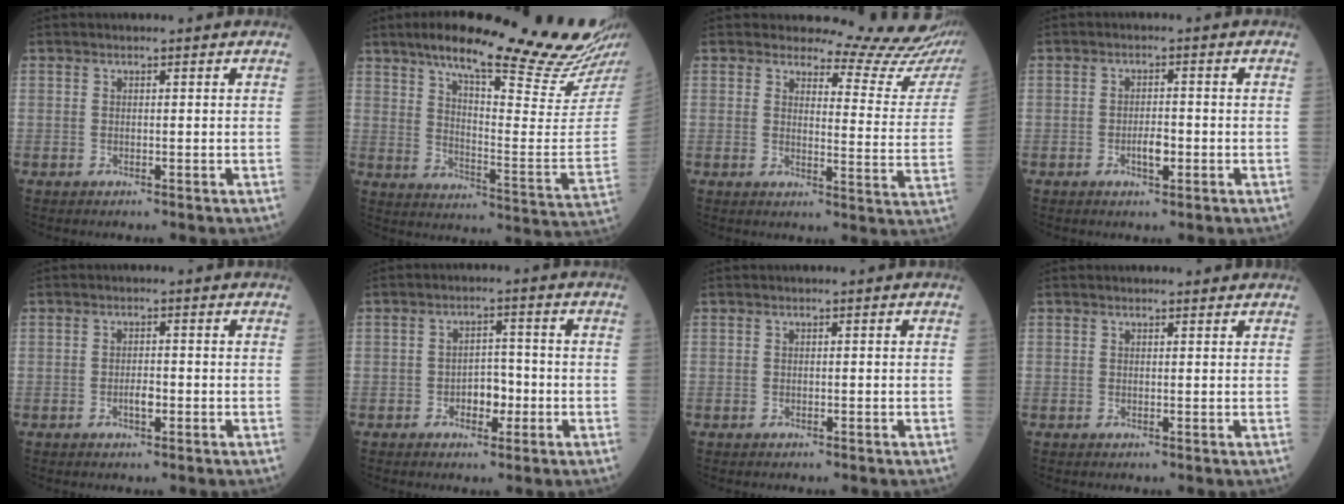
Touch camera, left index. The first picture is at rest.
{"total": 25.1, "force": [20.2, 0.7, 14.8], "torque": [-0.215, -0.054, 0.269]}
{"total": 14.9, "force": [14.8, 0.7, 1.9], "torque": [-0.003, -0.133, 0.137]}
{"total": 2.7, "force": [-1.1, 0.9, 2.3], "torque": [-0.040, -0.001, -0.019]}
{"total": 1.9, "force": [-0.9, 0.6, 1.5], "torque": [-0.025, 0.000, -0.017]}
{"total": 3.9, "force": [-1.6, 2.2, 2.8], "torque": [-0.037, 0.005, -0.028]}
{"total": 0.0}
{"total": 2.1, "force": [2.0, 0.5, 0.4], "torque": [-0.007, 0.004, 0.018]}